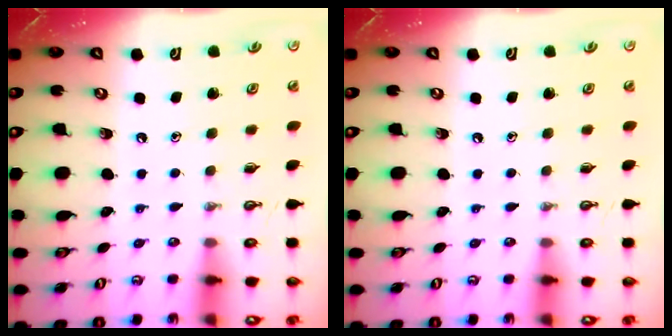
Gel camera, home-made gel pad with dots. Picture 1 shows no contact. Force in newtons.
{"total": 0.0}